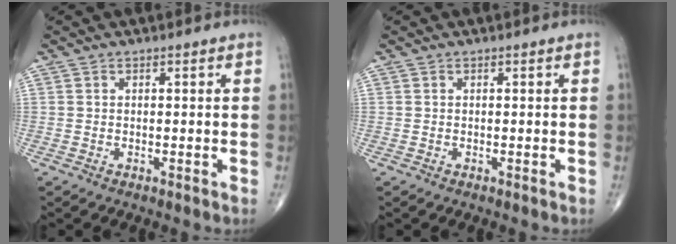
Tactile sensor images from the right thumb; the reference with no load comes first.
{"total": 0.0}